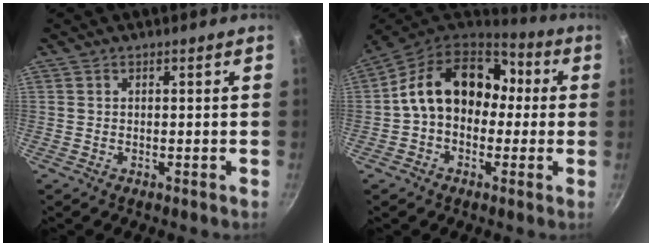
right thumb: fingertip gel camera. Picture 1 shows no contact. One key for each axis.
{"total": 17.1, "fx": 1.7, "fy": 12.8, "fz": 11.2, "tx": -0.138, "ty": 0.044, "tz": 0.011}